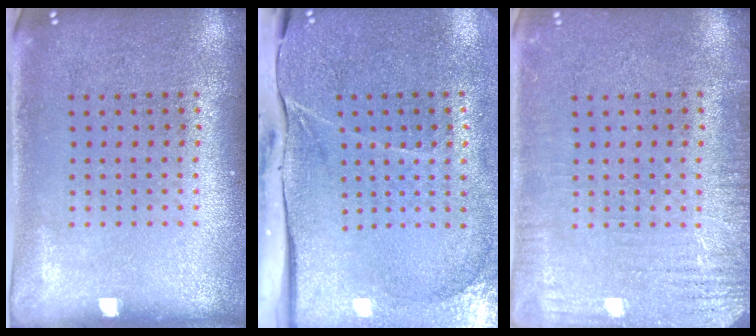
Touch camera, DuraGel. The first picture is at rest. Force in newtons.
{"total": 4.4, "press": 3.6, "slide": 2.5}
{"total": 3.2, "press": 3.2, "slide": 0.4}